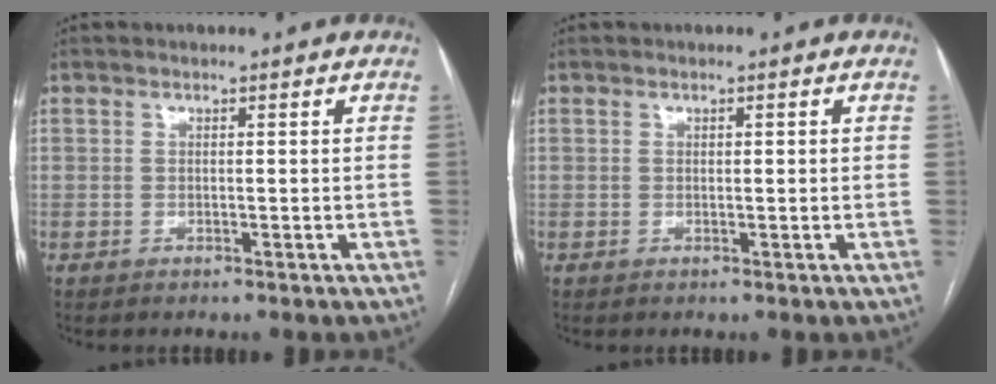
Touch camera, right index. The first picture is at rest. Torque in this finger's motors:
{"motor_torque": [-0.08, 0.12, -0.04, -0.01]}